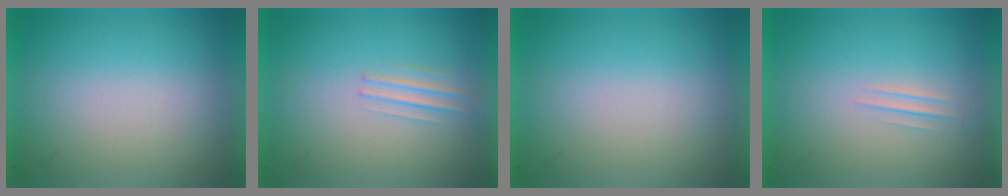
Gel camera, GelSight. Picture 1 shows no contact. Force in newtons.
{"total": 1.2}
{"total": 0.0}
{"total": 1.1}